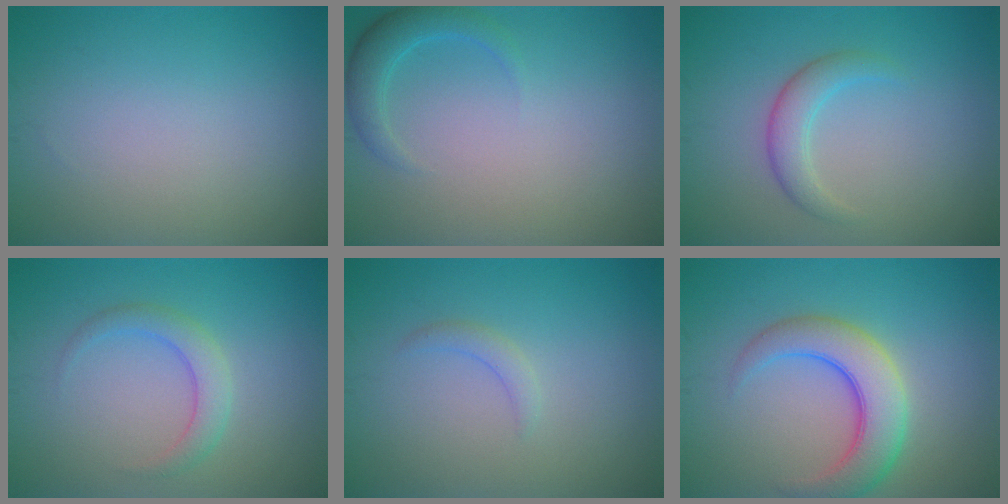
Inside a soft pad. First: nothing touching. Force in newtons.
{"total": 2.4, "press": 2.4, "slide": 0.1}
{"total": 2.7, "press": 2.7, "slide": 0.1}
{"total": 2.4, "press": 2.4, "slide": 0.0}
{"total": 1.2, "press": 1.2, "slide": 0.2}
{"total": 5.9, "press": 5.9, "slide": 0.3}